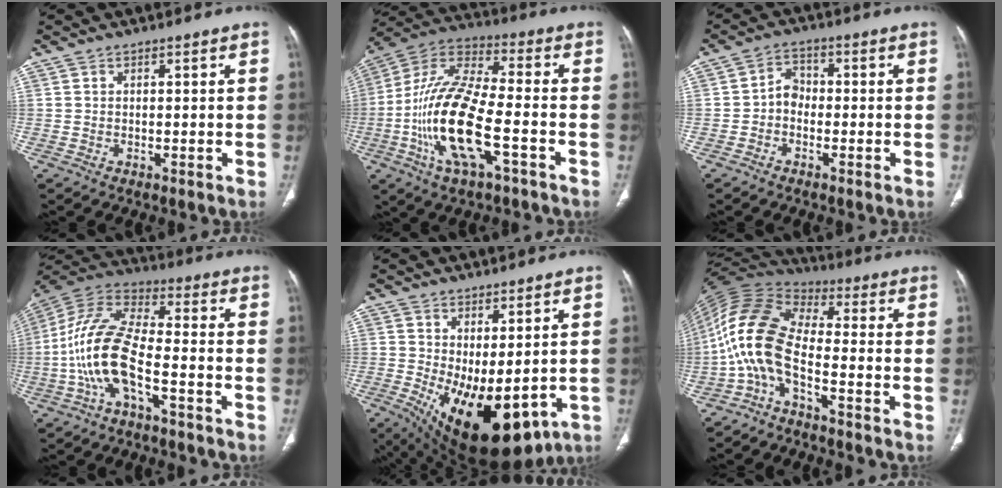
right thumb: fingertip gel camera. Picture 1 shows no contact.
{"total": 20.0, "force": [-5.7, 7.1, 17.8], "torque": [-0.370, 0.030, -0.105]}
{"total": 3.8, "force": [-1.1, 2.9, 2.1], "torque": [-0.020, 0.020, -0.031]}
{"total": 15.2, "force": [-4.9, 6.0, 13.1], "torque": [-0.285, 0.048, -0.096]}
{"total": 16.6, "force": [-3.2, 7.6, 14.4], "torque": [-0.226, -0.019, -0.018]}
{"total": 12.2, "force": [-4.3, 5.0, 10.2], "torque": [-0.227, 0.065, -0.099]}